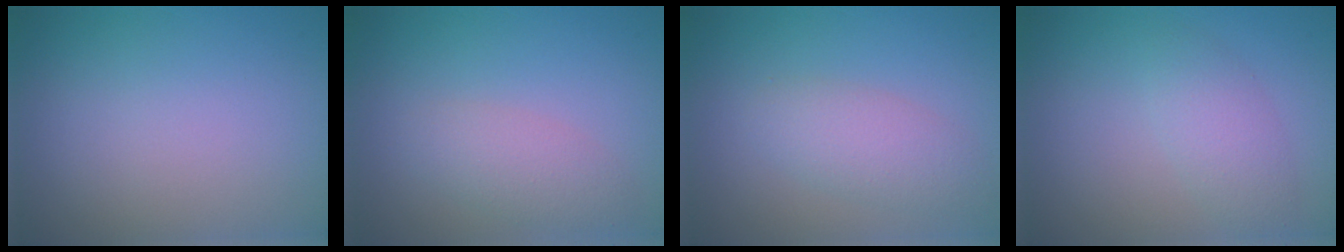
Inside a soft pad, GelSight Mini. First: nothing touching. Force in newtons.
{"total": 2.5, "press": 2.5, "slide": 0.1}
{"total": 3.0, "press": 3.0, "slide": 0.2}
{"total": 2.5, "press": 2.5, "slide": 0.0}